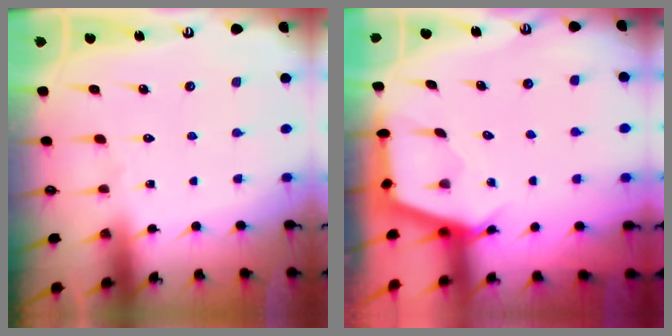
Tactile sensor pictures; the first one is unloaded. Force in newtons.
{"total": 2.8, "press": 2.8, "slide": 0.4}